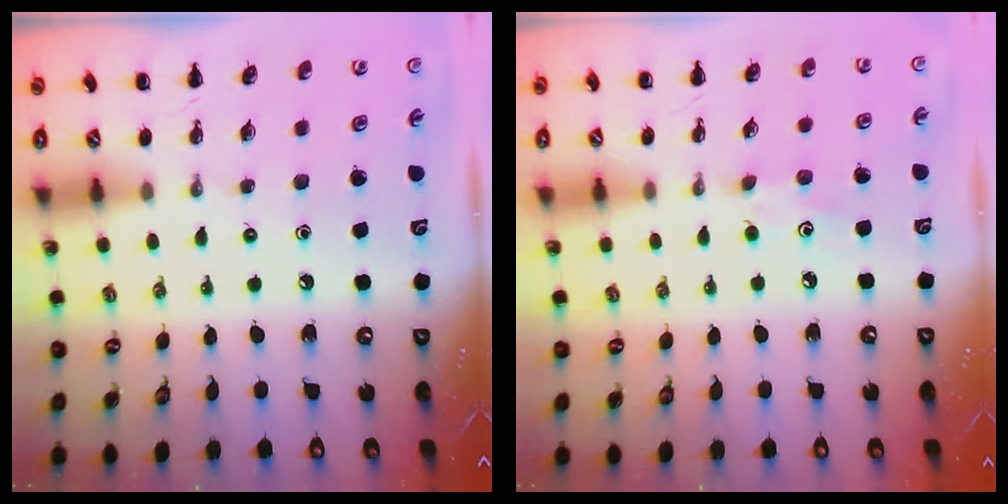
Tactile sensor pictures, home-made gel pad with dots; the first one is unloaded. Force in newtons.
{"total": 2.6, "press": 2.4, "slide": 0.9}